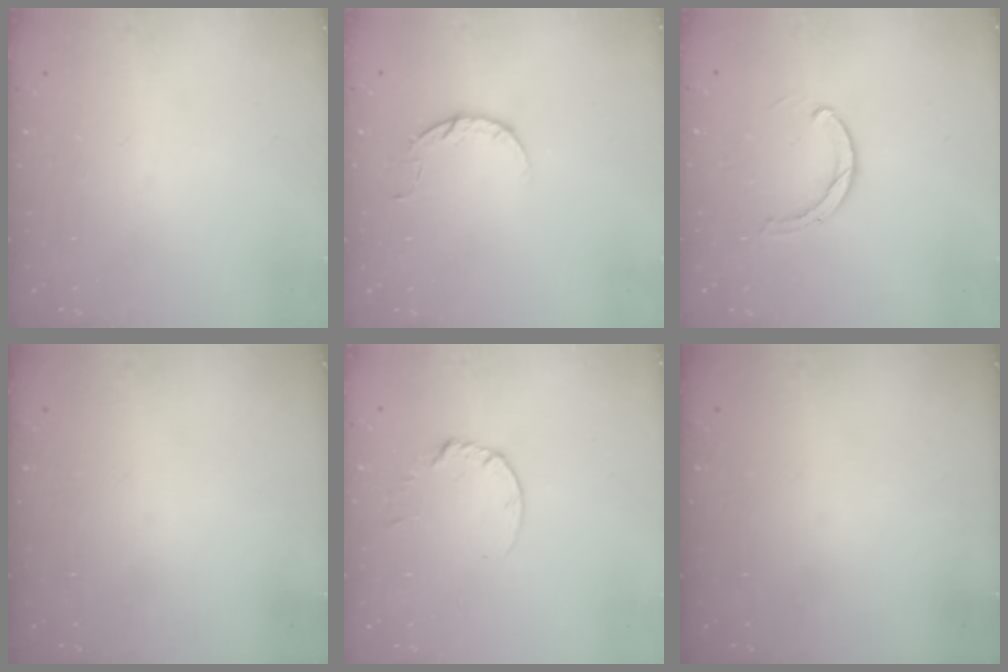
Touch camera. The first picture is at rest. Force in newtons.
{"total": 4.5, "press": 4.5, "slide": 0.5}
{"total": 2.9, "press": 2.9, "slide": 0.4}
{"total": 0.0}
{"total": 1.8, "press": 1.7, "slide": 0.2}
{"total": 0.0}